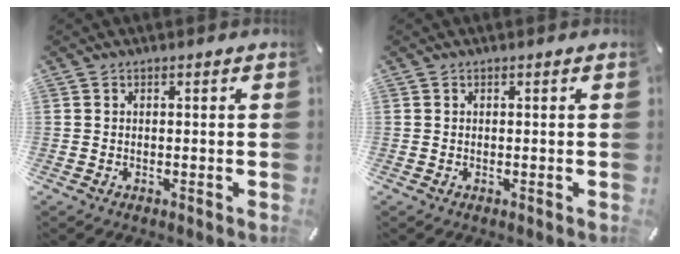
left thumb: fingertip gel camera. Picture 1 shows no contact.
{"total": 0.0}